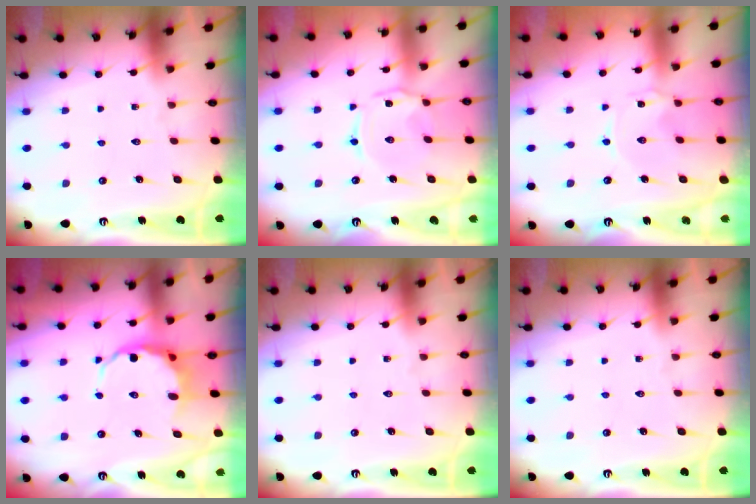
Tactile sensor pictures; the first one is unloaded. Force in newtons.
{"total": 2.1, "press": 2.0, "slide": 0.4}
{"total": 0.0}
{"total": 7.2, "press": 6.9, "slide": 1.8}
{"total": 0.0}
{"total": 0.0}